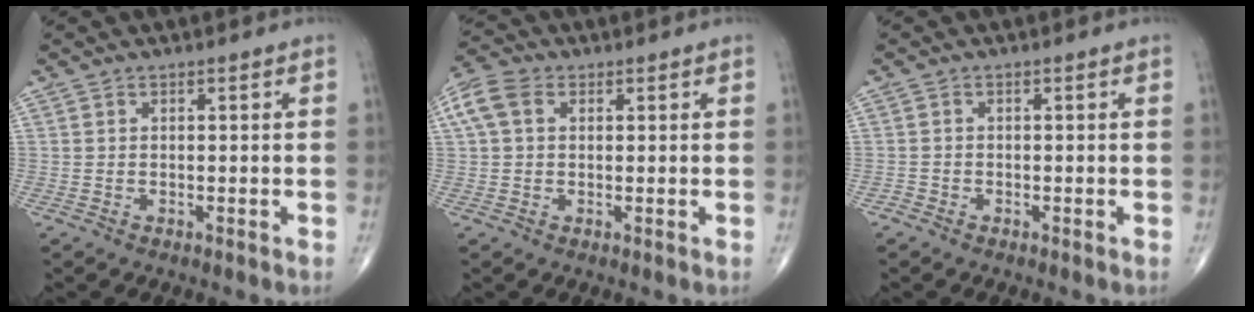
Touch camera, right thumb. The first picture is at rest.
{"total": 6.7, "force": [1.8, 4.8, 4.4], "torque": [-0.104, 0.024, 0.032]}
{"total": 0.9, "force": [-0.7, 0.6, 0.0], "torque": [-0.001, 0.001, -0.020]}